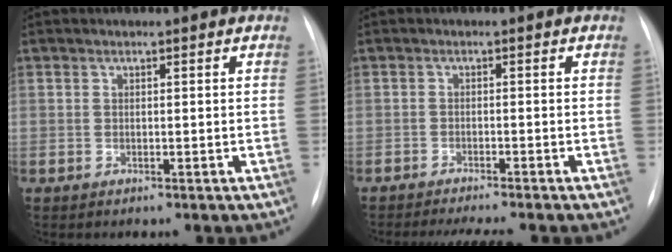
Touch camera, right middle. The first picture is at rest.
{"total": 6.8, "force": [-5.9, 0.0, 3.5], "torque": [-0.039, -0.010, -0.087]}